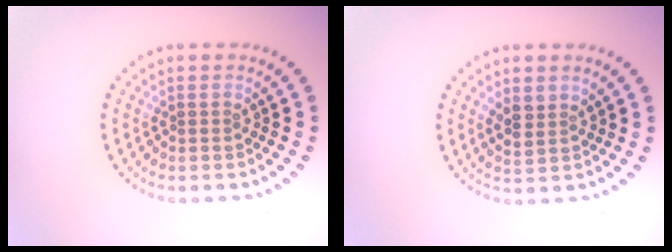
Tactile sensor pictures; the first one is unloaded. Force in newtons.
{"total": 1.9, "press": 1.7, "slide": 0.9}